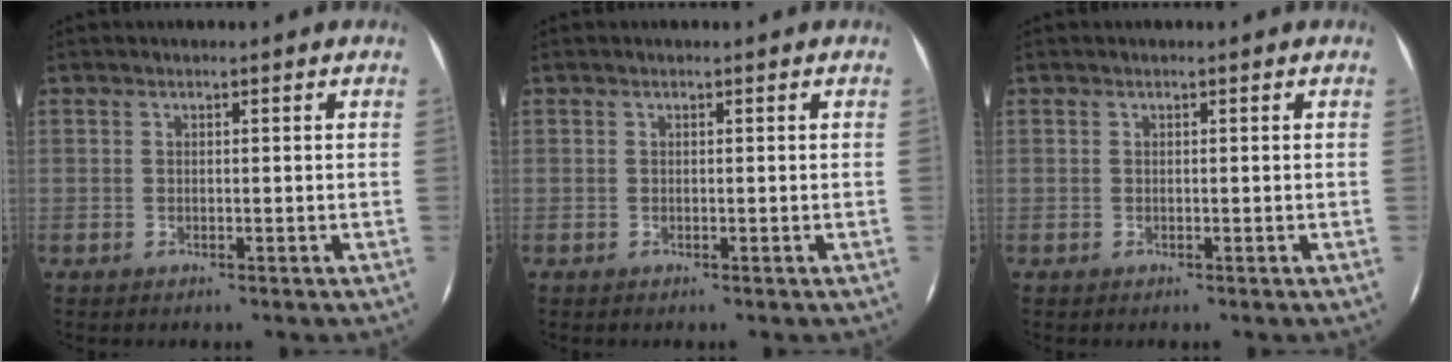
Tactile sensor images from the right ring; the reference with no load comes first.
{"total": 0.0}
{"total": 0.0}